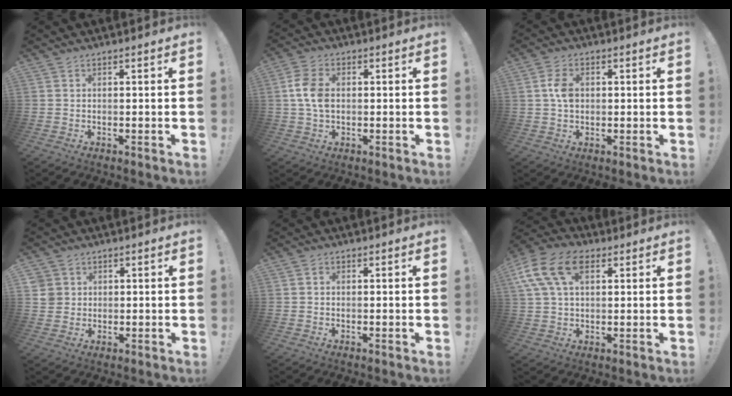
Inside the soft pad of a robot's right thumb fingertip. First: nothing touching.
{"total": 8.3, "force": [0.3, 5.7, 6.0], "torque": [-0.118, 0.006, 0.005]}
{"total": 5.5, "force": [0.5, 3.9, 3.8], "torque": [-0.067, 0.004, 0.009]}
{"total": 4.2, "force": [1.2, 3.9, 0.9], "torque": [-0.018, 0.003, 0.026]}
{"total": 0.5, "force": [-0.3, 0.3, 0.3], "torque": [-0.004, 0.001, -0.005]}
{"total": 14.8, "force": [5.5, 9.1, 10.3], "torque": [-0.205, -0.006, 0.106]}